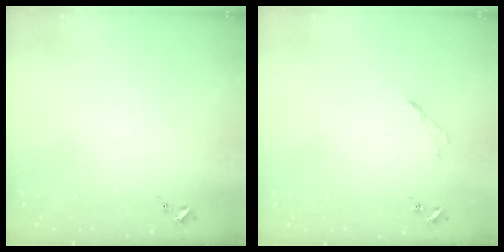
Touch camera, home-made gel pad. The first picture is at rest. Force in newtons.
{"total": 2.8, "press": 2.8, "slide": 0.4}